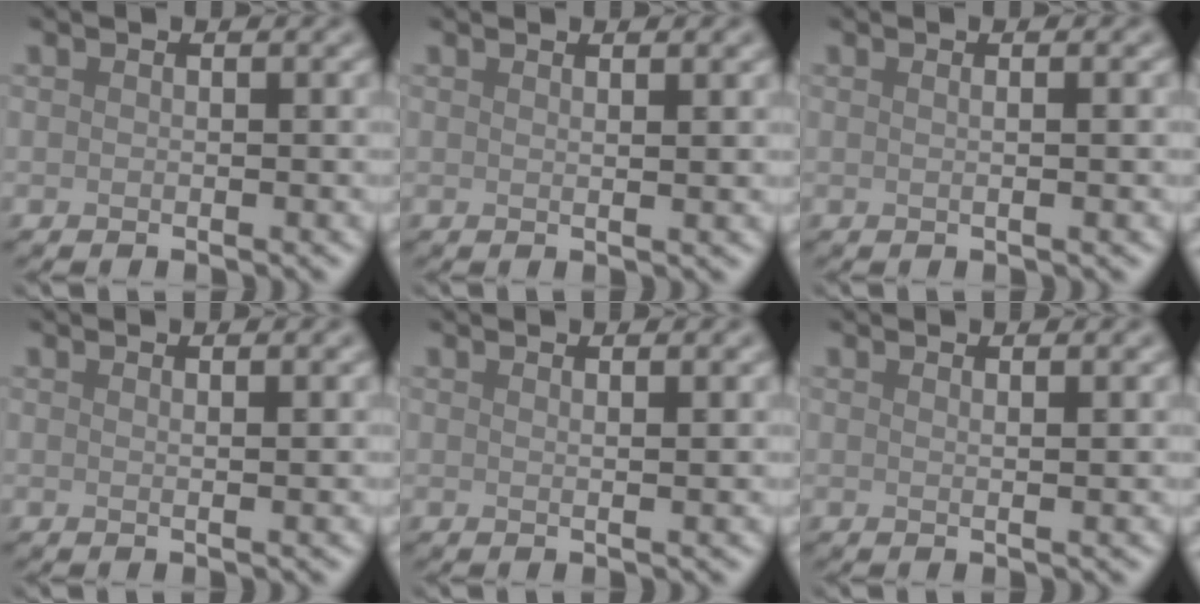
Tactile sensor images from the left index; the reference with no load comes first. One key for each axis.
{"total": 2.2, "fx": 1.1, "fy": 0.8, "fz": 1.7, "tx": -0.017, "ty": 0.005, "tz": -0.002}
{"total": 2.9, "fx": 0.8, "fy": 1.3, "fz": 2.5, "tx": -0.012, "ty": 0.009, "tz": -0.016}
{"total": 1.9, "fx": 0.9, "fy": 0.6, "fz": 1.5, "tx": -0.017, "ty": 0.003, "tz": 0.001}
{"total": 2.4, "fx": 1.2, "fy": 0.8, "fz": 1.9, "tx": -0.018, "ty": 0.005, "tz": -0.003}
{"total": 2.0, "fx": 1.0, "fy": 0.6, "fz": 1.5, "tx": -0.017, "ty": 0.005, "tz": 0.003}